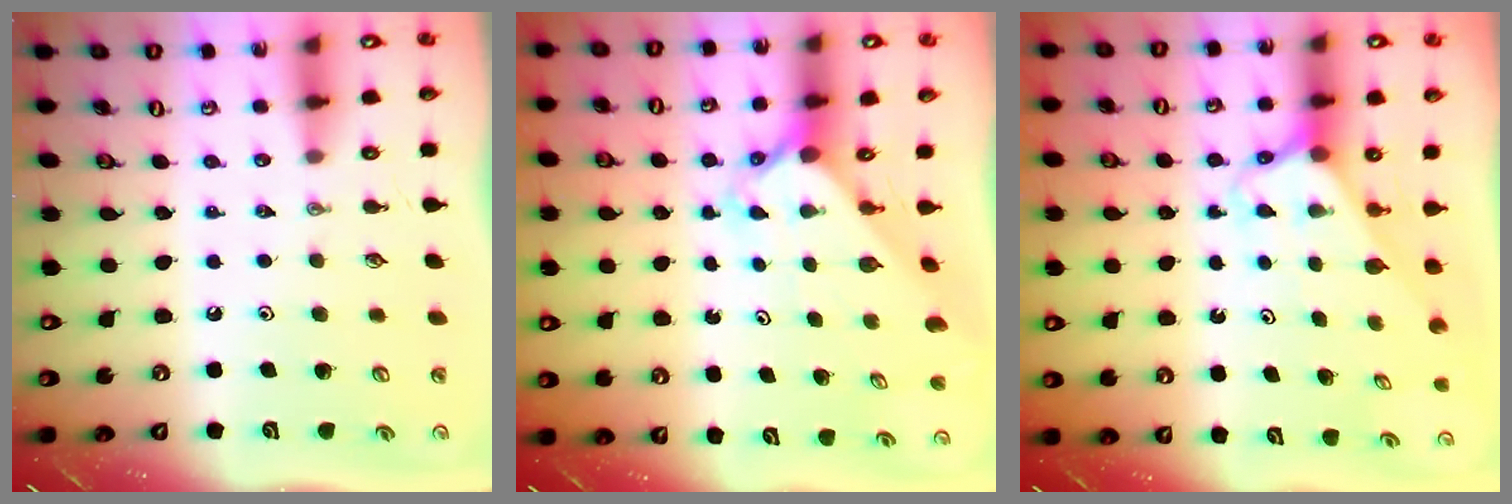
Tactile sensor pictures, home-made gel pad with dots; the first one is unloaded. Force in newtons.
{"total": 2.4, "press": 2.4, "slide": 0.3}
{"total": 2.6, "press": 2.6, "slide": 0.1}